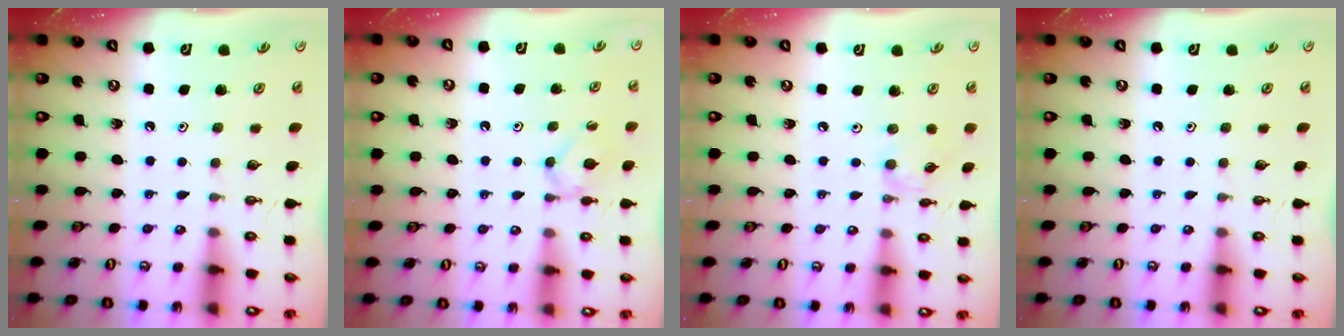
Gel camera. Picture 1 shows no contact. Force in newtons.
{"total": 4.6, "press": 4.5, "slide": 0.6}
{"total": 1.6, "press": 1.5, "slide": 0.3}
{"total": 0.0}